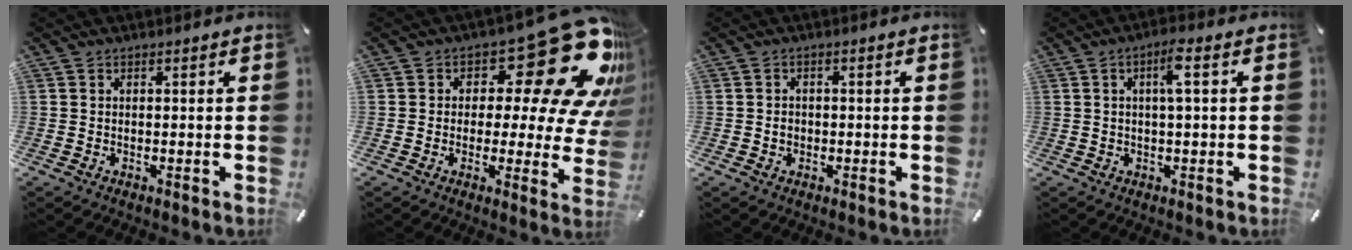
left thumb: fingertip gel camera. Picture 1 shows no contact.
{"total": 21.7, "force": [11.2, 9.1, 16.2], "torque": [-0.213, -0.083, 0.182]}
{"total": 1.9, "force": [-0.4, 1.6, 0.9], "torque": [-0.018, 0.006, -0.011]}
{"total": 4.7, "force": [1.0, 1.0, 4.5], "torque": [-0.081, 0.003, 0.011]}